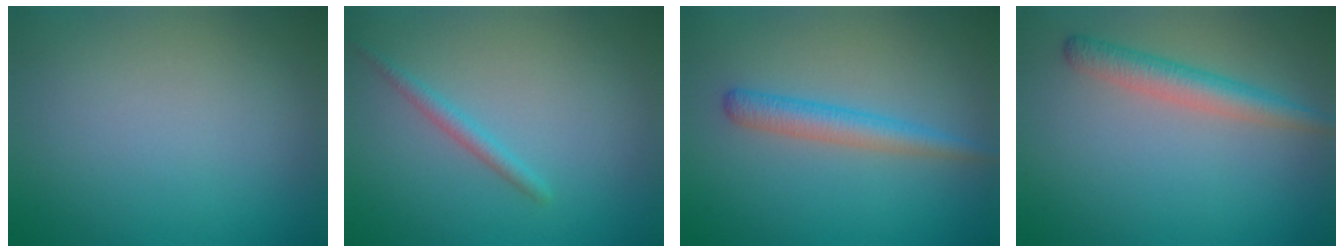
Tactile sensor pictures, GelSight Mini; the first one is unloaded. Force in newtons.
{"total": 1.5, "press": 1.5, "slide": 0.0}
{"total": 2.8, "press": 2.8, "slide": 0.2}
{"total": 3.1, "press": 3.1, "slide": 0.2}